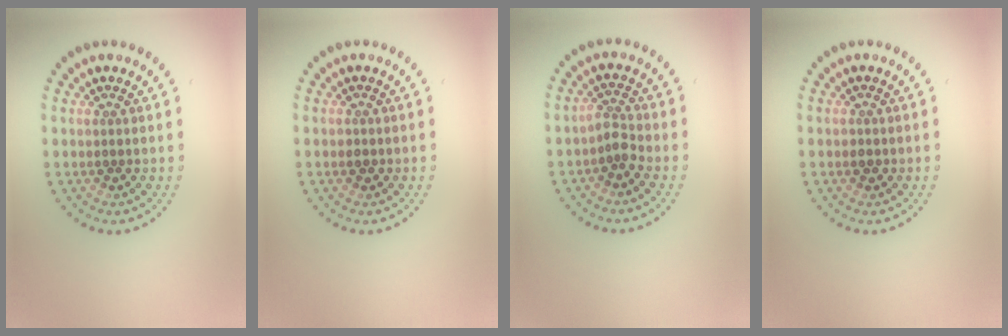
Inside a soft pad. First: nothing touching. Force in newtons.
{"total": 0.8, "press": 0.8, "slide": 0.3}
{"total": 1.9, "press": 1.4, "slide": 1.3}
{"total": 0.8, "press": 0.8, "slide": 0.3}